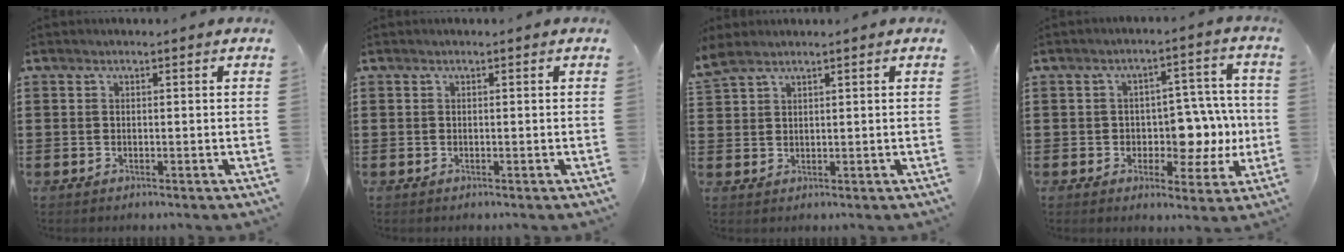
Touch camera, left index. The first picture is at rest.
{"total": 0.0}
{"total": 2.8, "force": [2.3, 0.9, 1.3], "torque": [-0.032, 0.002, 0.043]}
{"total": 7.1, "force": [-0.2, 5.2, 4.9], "torque": [-0.077, 0.002, -0.006]}